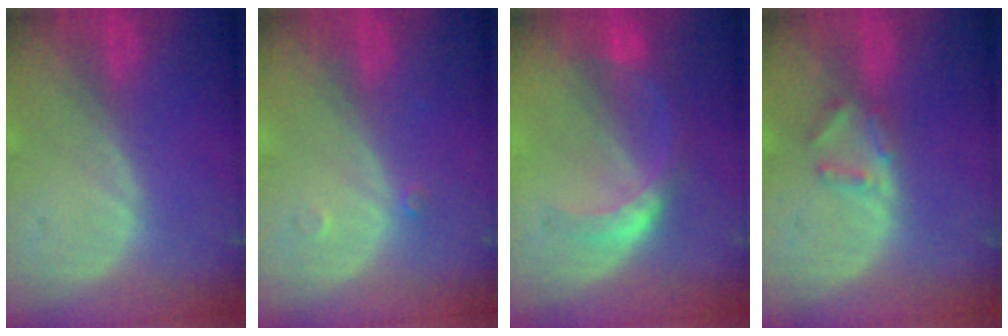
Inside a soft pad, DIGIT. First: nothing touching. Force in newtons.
{"total": 0.8, "press": 0.8, "slide": 0.1}
{"total": 5.5, "press": 5.2, "slide": 2.0}
{"total": 2.8, "press": 2.7, "slide": 0.4}